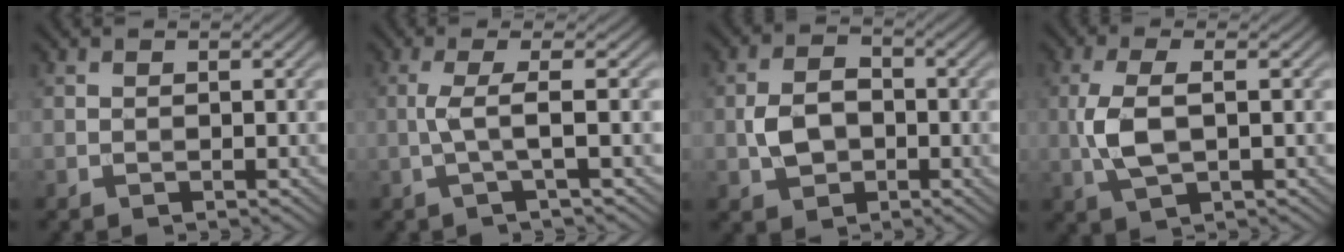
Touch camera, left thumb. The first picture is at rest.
{"total": 3.6, "force": [-0.1, 0.4, 3.6], "torque": [-0.065, 0.009, -0.016]}
{"total": 4.7, "force": [-0.9, 3.3, 3.1], "torque": [-0.062, -0.003, -0.020]}
{"total": 5.3, "force": [-0.1, 2.1, 4.9], "torque": [-0.125, 0.002, -0.003]}